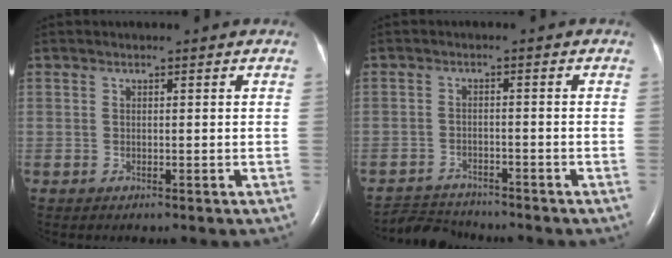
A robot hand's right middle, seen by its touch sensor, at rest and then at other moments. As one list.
[{"total": 4.7, "force": [-4.7, 0.4, -0.5], "torque": [0.004, -0.012, -0.082]}]